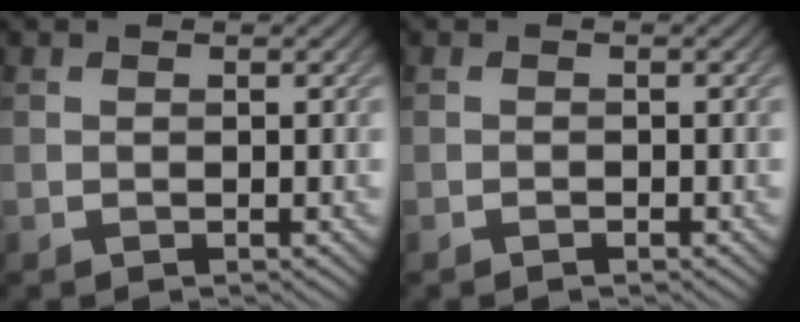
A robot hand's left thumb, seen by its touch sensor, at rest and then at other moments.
{"total": 0.0}